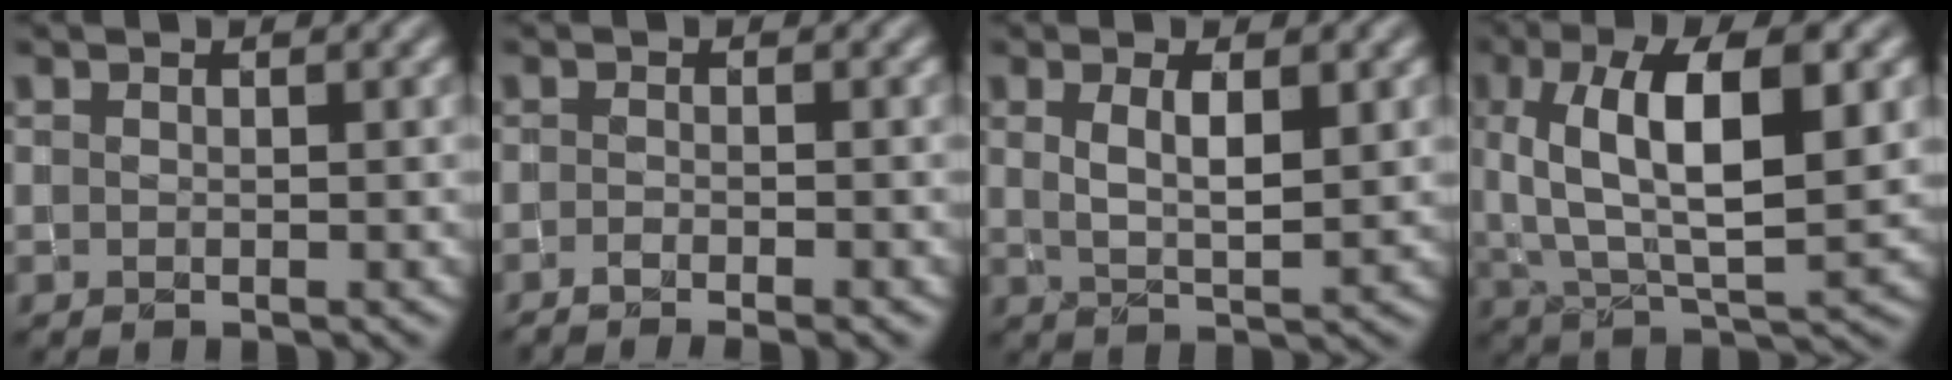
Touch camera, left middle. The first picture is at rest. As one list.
[{"total": 3.0, "force": [-2.1, 0.7, 2.1], "torque": [-0.032, 0.001, -0.036]}, {"total": 3.2, "force": [1.1, 1.0, 2.8], "torque": [-0.052, 0.000, 0.025]}, {"total": 9.9, "force": [2.5, 3.9, 8.7], "torque": [-0.150, 0.011, 0.039]}]